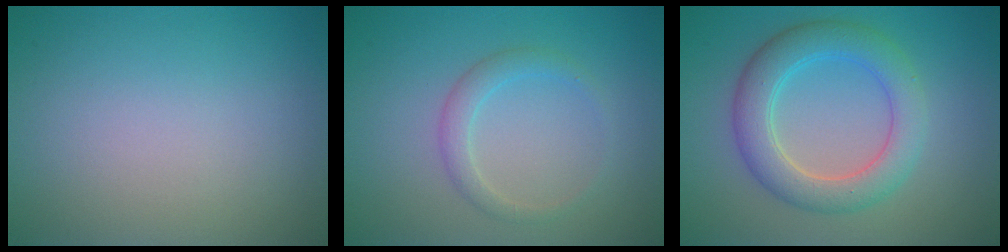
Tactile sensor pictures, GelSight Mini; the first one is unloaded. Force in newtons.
{"total": 1.8, "press": 1.8, "slide": 0.0}
{"total": 5.1, "press": 5.1, "slide": 0.1}